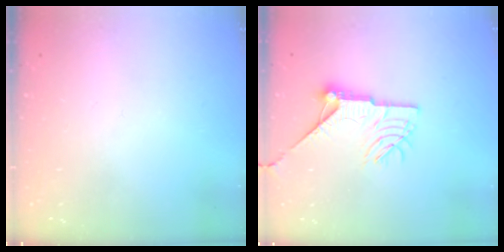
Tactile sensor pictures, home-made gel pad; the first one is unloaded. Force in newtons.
{"total": 12.0, "press": 12.0, "slide": 1.1}